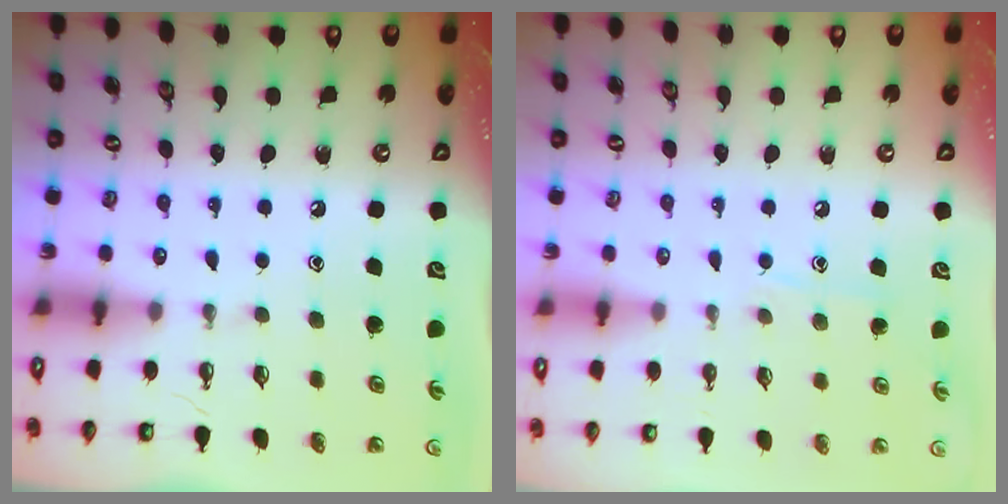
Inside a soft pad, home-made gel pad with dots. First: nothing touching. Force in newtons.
{"total": 5.9, "press": 5.9, "slide": 0.7}